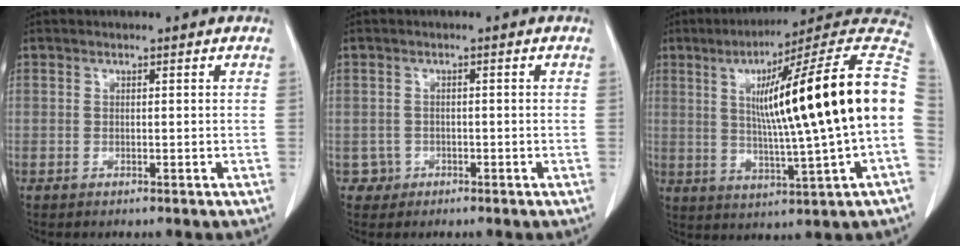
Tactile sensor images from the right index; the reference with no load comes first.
{"total": 2.1, "force": [-0.8, 1.9, -0.4], "torque": [0.015, 0.012, -0.015]}
{"total": 25.0, "force": [2.1, 0.7, 24.9], "torque": [-0.308, 0.042, 0.026]}